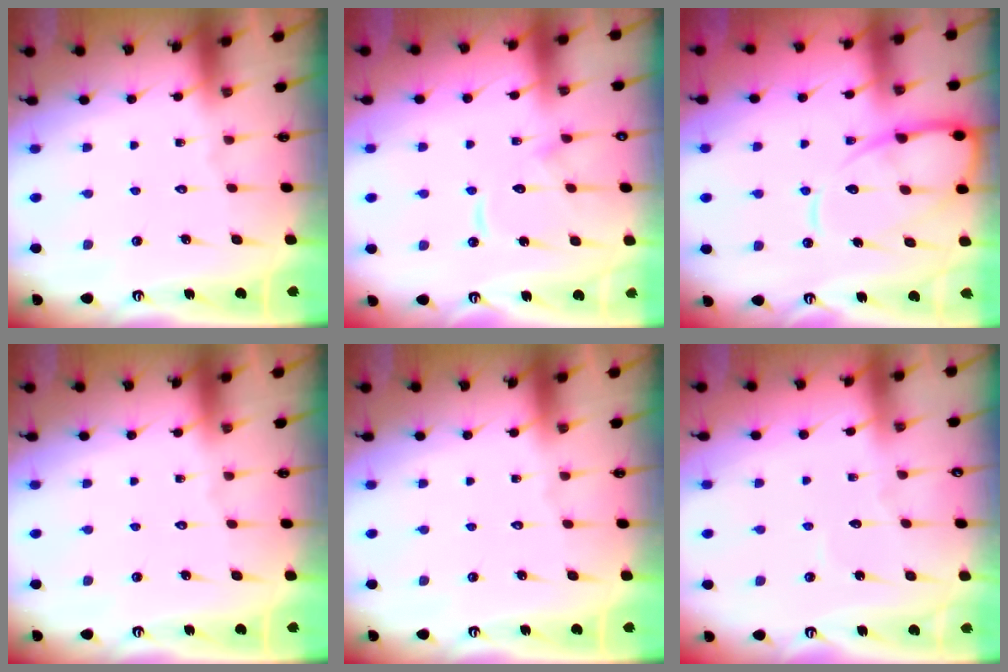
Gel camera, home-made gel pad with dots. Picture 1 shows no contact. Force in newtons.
{"total": 11.2, "press": 11.1, "slide": 1.1}
{"total": 12.7, "press": 12.6, "slide": 1.4}
{"total": 0.0}
{"total": 0.0}
{"total": 2.6, "press": 2.6, "slide": 0.3}